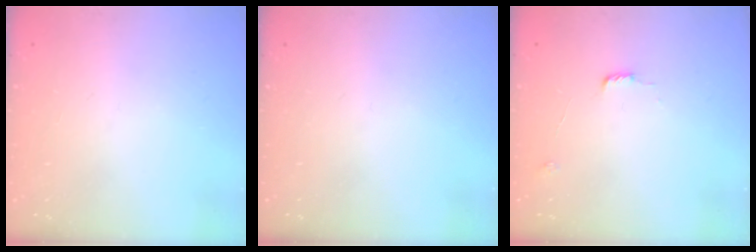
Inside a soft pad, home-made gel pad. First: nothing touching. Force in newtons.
{"total": 0.0}
{"total": 6.0, "press": 6.0, "slide": 0.5}